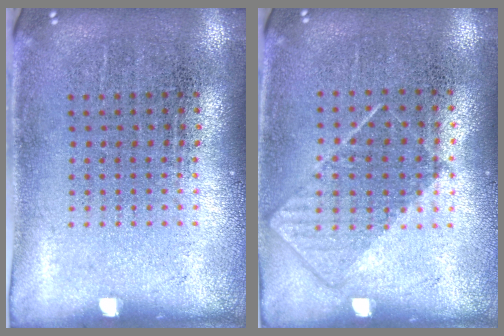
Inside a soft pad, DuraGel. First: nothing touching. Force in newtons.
{"total": 0.8, "press": 0.7, "slide": 0.4}